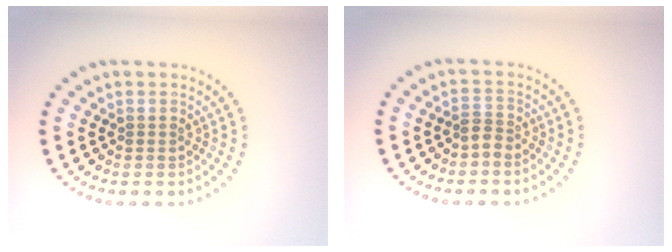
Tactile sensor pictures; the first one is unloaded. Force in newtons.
{"total": 1.1, "press": 0.8, "slide": 0.8}